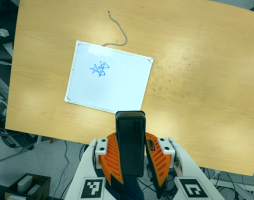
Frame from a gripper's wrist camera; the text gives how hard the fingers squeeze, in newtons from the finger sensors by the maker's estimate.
{"total": 9.9, "left": 8.0, "right": 11.8}